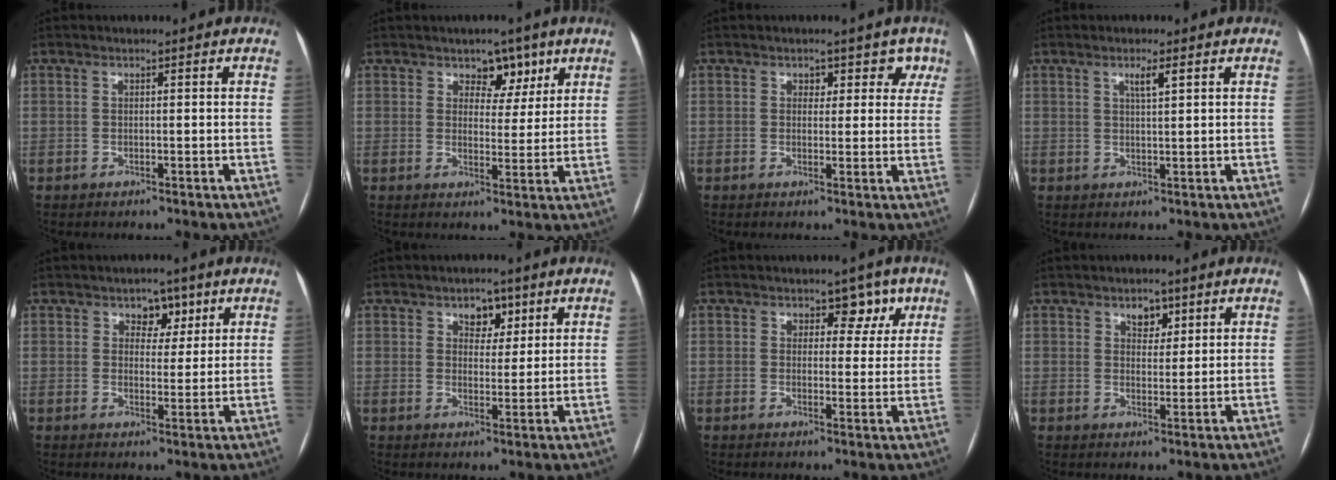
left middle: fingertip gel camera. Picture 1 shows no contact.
{"total": 4.6, "force": [2.9, 3.0, 2.0], "torque": [-0.015, 0.003, 0.042]}
{"total": 3.8, "force": [2.2, 2.9, 1.0], "torque": [0.021, 0.001, 0.016]}
{"total": 2.1, "force": [1.1, 0.0, 1.8], "torque": [-0.038, 0.000, 0.020]}
{"total": 3.8, "force": [2.2, 2.7, 1.7], "torque": [-0.013, 0.004, 0.031]}
{"total": 3.8, "force": [2.2, 2.5, 1.8], "torque": [-0.020, 0.004, 0.033]}
{"total": 4.4, "force": [2.5, 3.0, 2.1], "torque": [-0.008, 0.006, 0.029]}
{"total": 2.9, "force": [1.8, 1.8, 1.3], "torque": [-0.017, -0.001, 0.029]}